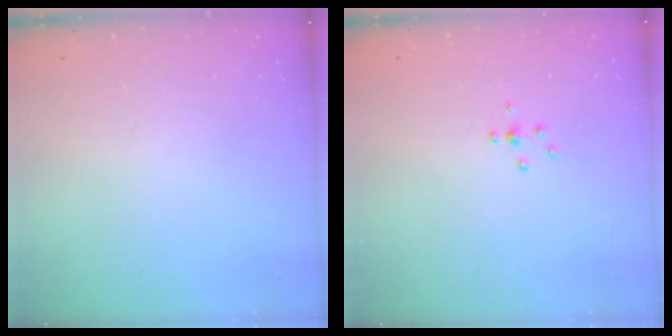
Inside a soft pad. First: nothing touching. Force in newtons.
{"total": 4.9, "press": 4.8, "slide": 1.1}